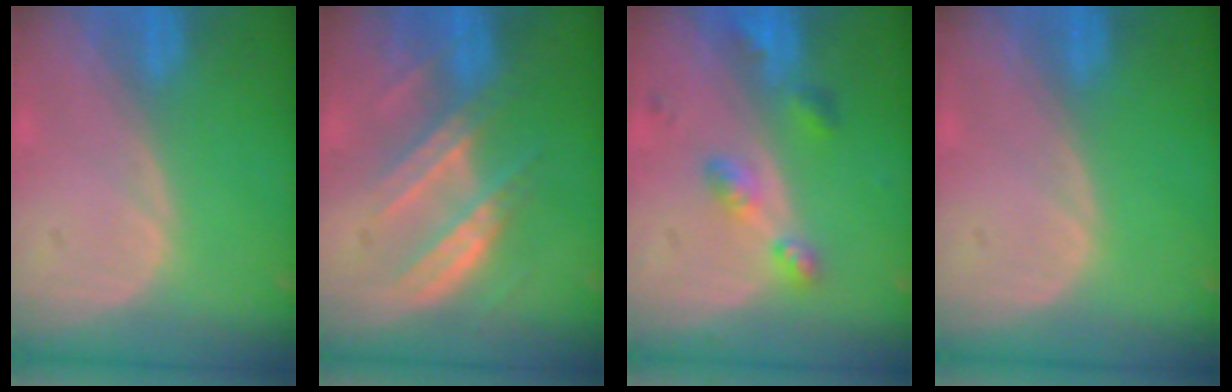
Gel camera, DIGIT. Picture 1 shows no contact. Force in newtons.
{"total": 7.2, "press": 7.0, "slide": 1.7}
{"total": 5.3, "press": 4.8, "slide": 2.2}
{"total": 0.0}